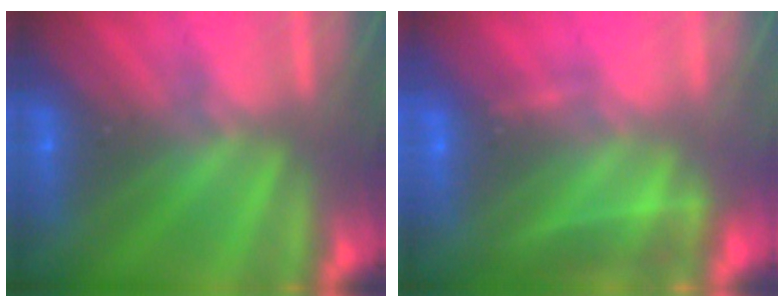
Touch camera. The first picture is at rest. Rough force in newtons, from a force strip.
{"total": 2.3}